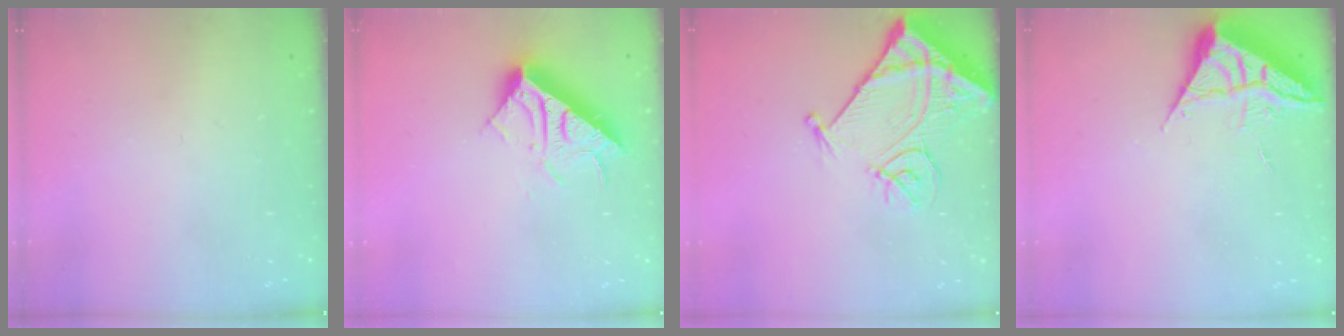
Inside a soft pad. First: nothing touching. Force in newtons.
{"total": 17.0, "press": 17.0, "slide": 0.3}
{"total": 16.0, "press": 15.9, "slide": 1.8}
{"total": 5.9, "press": 5.9, "slide": 0.6}